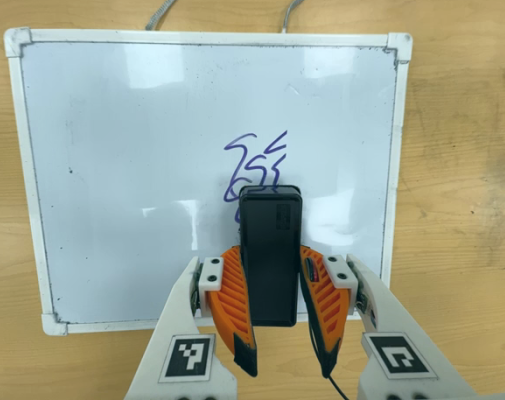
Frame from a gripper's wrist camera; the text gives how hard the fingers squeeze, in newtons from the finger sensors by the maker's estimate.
{"total": 9.4, "left": 6.4, "right": 12.5}